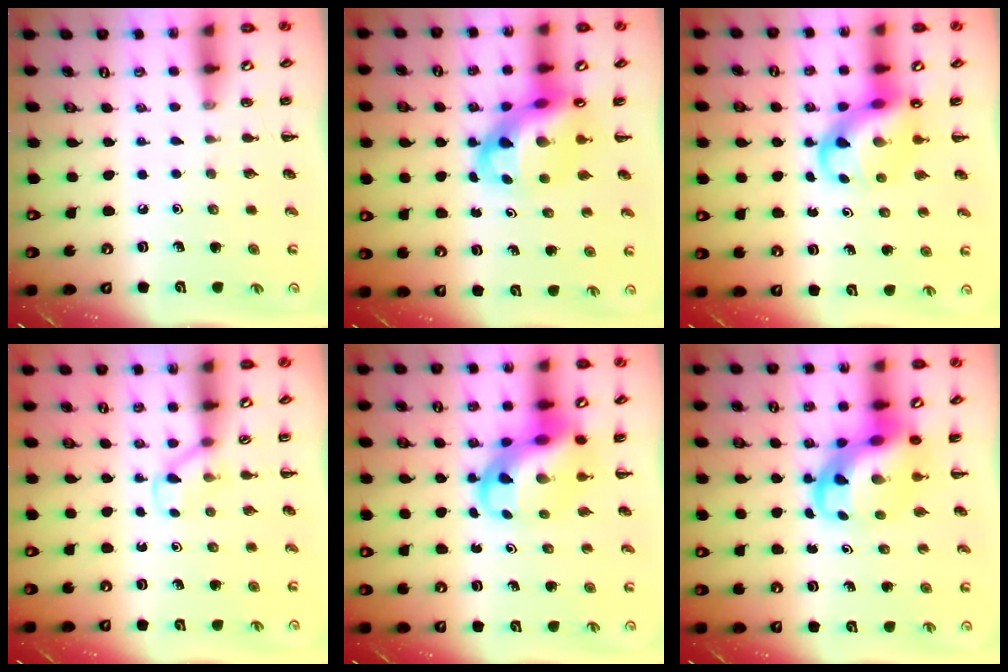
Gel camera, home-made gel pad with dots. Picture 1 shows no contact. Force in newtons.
{"total": 8.2, "press": 7.8, "slide": 2.4}
{"total": 8.7, "press": 8.3, "slide": 2.5}
{"total": 3.0, "press": 2.8, "slide": 1.1}
{"total": 9.1, "press": 8.7, "slide": 2.7}
{"total": 7.2, "press": 6.9, "slide": 2.0}